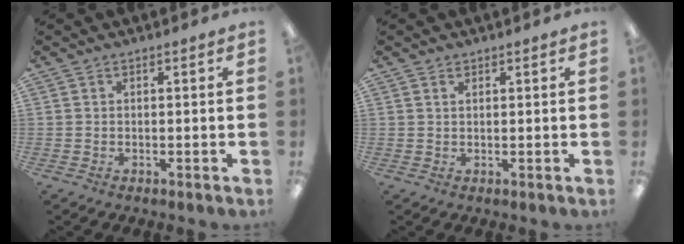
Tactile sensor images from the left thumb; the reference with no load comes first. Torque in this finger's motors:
{"motor_torque": [-0.11, -0.11, -0.46, 0.22, 0.05]}